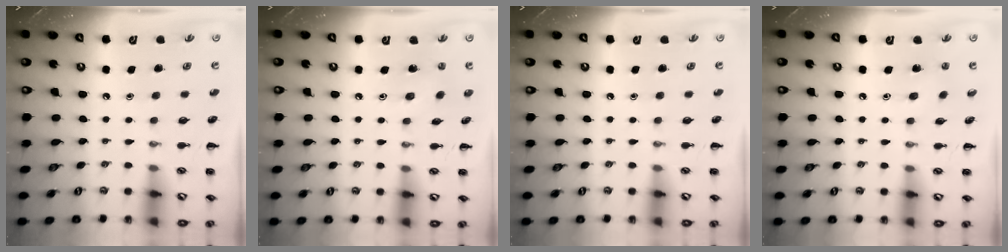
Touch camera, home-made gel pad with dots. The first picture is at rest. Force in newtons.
{"total": 2.5, "press": 2.4, "slide": 0.8}
{"total": 0.0}
{"total": 2.7, "press": 2.6, "slide": 0.9}